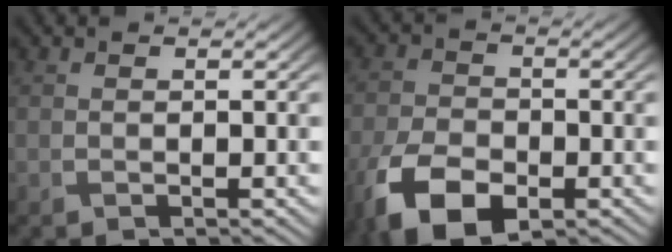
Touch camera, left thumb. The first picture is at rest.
{"total": 9.7, "force": [-5.1, 5.4, 6.3], "torque": [-0.150, -0.024, -0.092]}